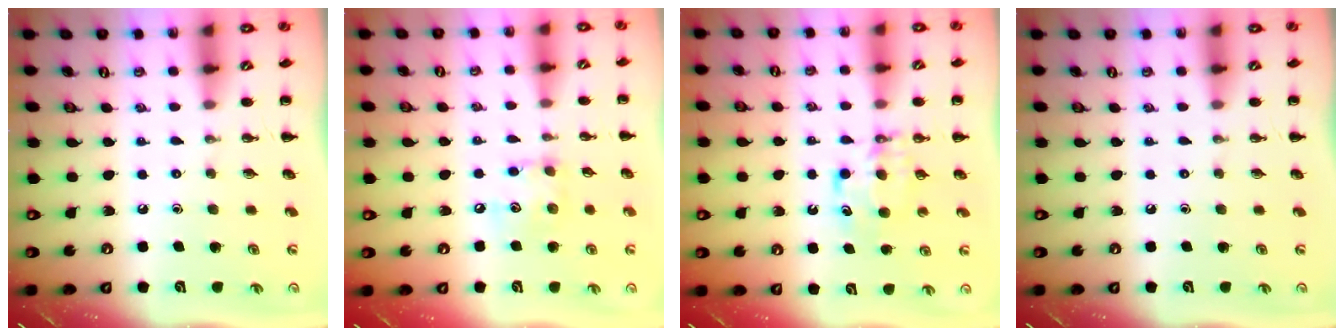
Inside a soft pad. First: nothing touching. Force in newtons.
{"total": 7.3, "press": 7.3, "slide": 0.7}
{"total": 6.1, "press": 6.0, "slide": 1.0}
{"total": 0.0}